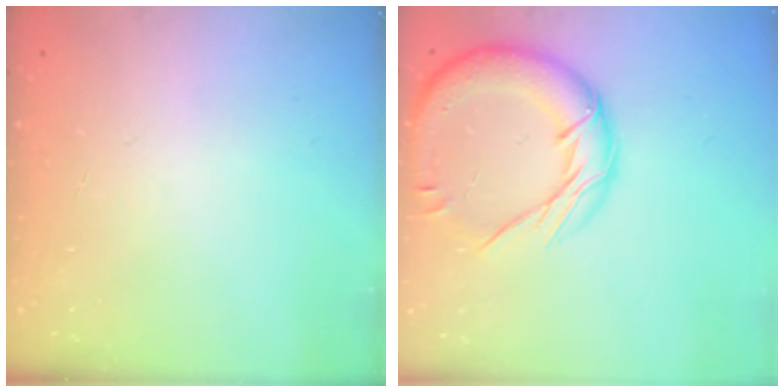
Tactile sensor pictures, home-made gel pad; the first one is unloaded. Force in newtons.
{"total": 17.9, "press": 17.8, "slide": 1.8}